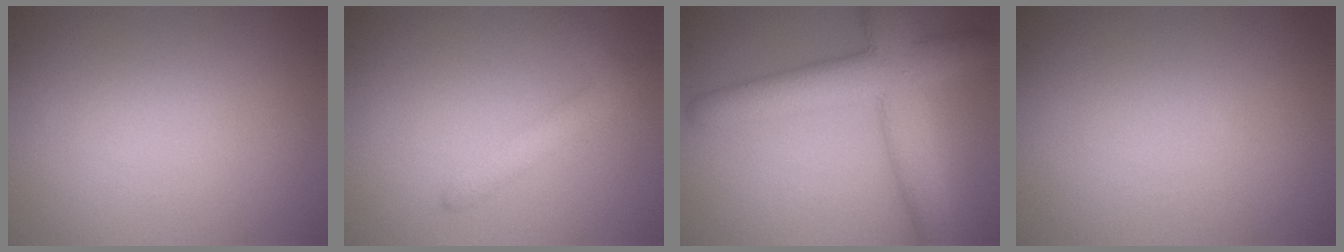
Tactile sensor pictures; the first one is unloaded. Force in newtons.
{"total": 2.3, "press": 2.3, "slide": 0.1}
{"total": 7.4, "press": 7.4, "slide": 0.5}
{"total": 0.0}